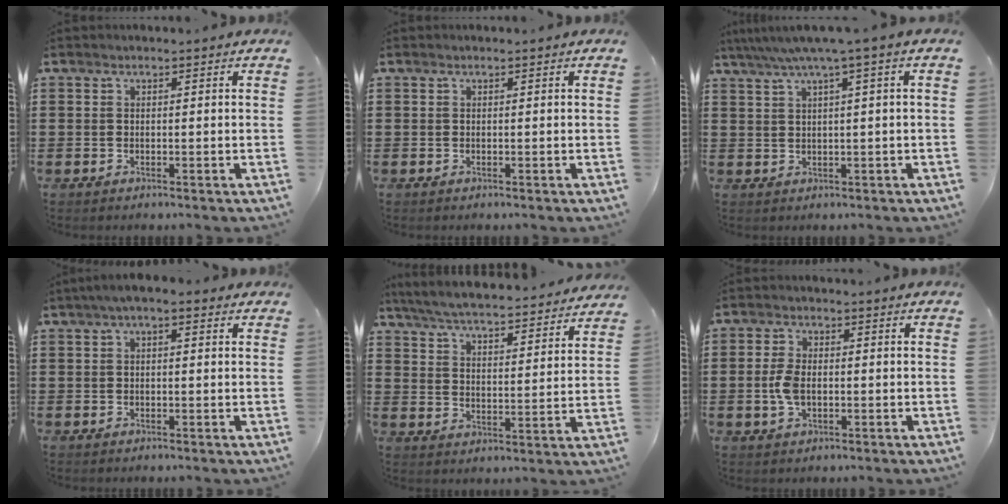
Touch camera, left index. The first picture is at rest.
{"total": 0.0}
{"total": 3.6, "force": [1.3, -0.6, 3.3], "torque": [-0.064, -0.009, 0.018]}
{"total": 2.1, "force": [0.5, 0.7, 1.9], "torque": [-0.036, 0.005, 0.006]}
{"total": 5.5, "force": [5.3, -0.4, 1.3], "torque": [-0.051, -0.042, 0.087]}
{"total": 4.2, "force": [-0.3, 2.2, 3.6], "torque": [-0.096, -0.006, -0.014]}